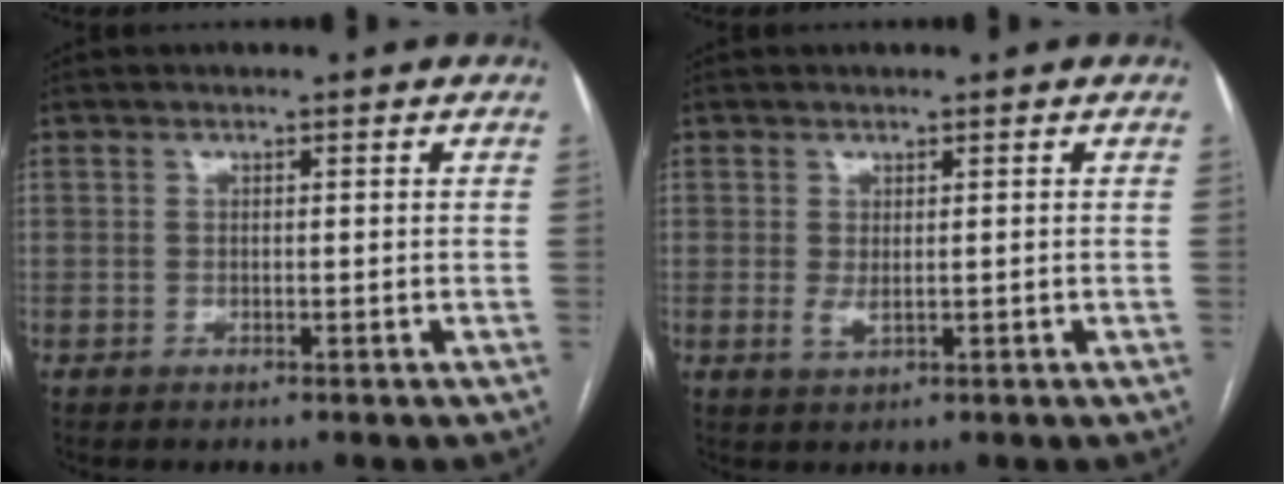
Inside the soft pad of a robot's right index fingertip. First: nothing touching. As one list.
[{"total": 1.4, "force": [0.2, 0.5, 1.3], "torque": [-0.027, -0.003, 0.010]}]